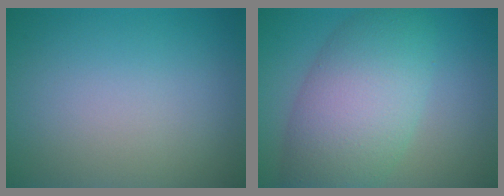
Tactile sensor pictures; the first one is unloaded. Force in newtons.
{"total": 8.4, "press": 8.4, "slide": 0.1}